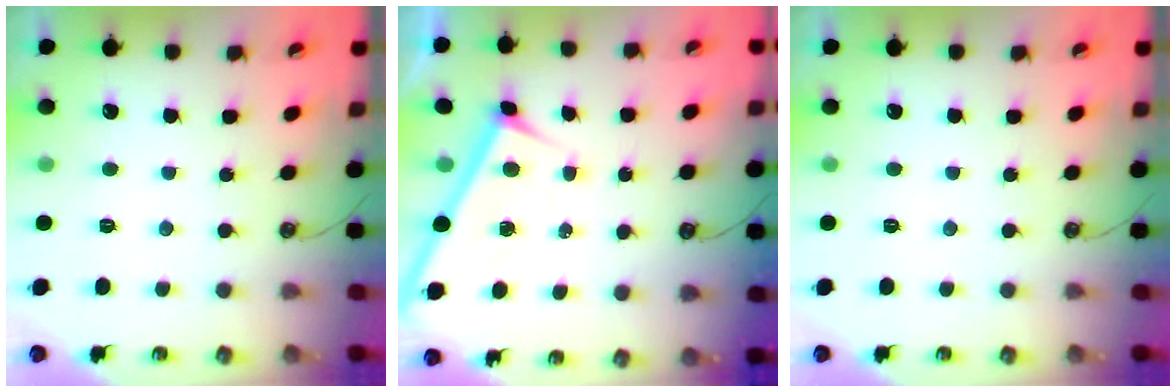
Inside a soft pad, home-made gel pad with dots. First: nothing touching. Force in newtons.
{"total": 3.1, "press": 3.1, "slide": 0.2}
{"total": 0.0}